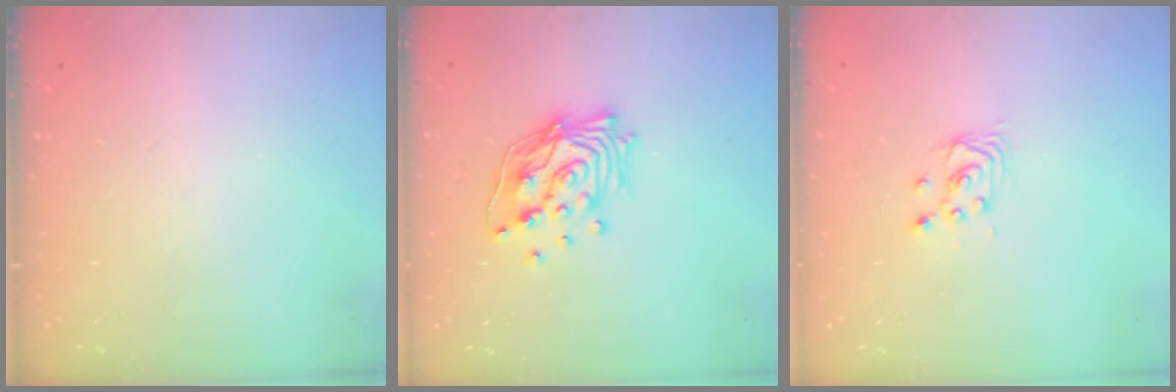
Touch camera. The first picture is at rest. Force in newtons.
{"total": 15.0, "press": 14.9, "slide": 2.0}
{"total": 2.5, "press": 2.5, "slide": 0.2}